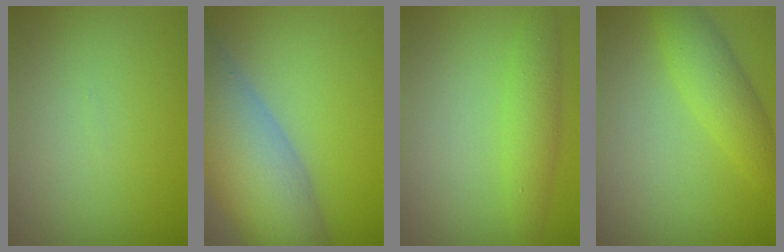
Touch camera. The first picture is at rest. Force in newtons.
{"total": 11.9, "press": 11.9, "slide": 0.6}
{"total": 2.8, "press": 2.8, "slide": 0.0}
{"total": 3.5, "press": 3.5, "slide": 0.2}